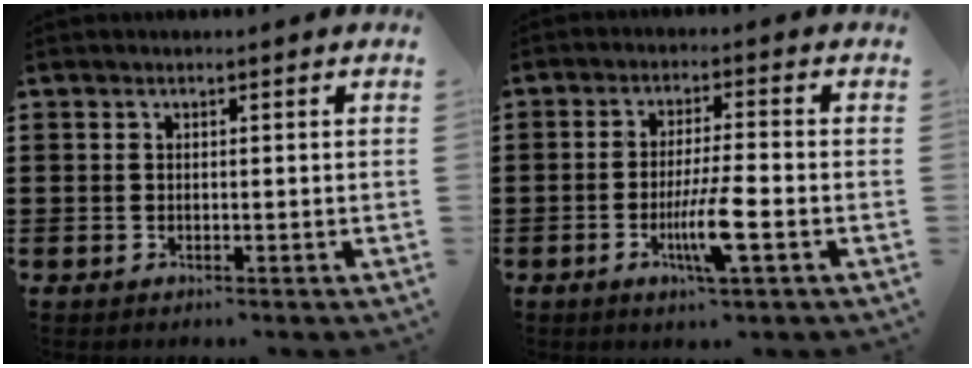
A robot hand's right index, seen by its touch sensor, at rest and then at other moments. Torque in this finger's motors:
{"motor_torque": [2.14, 0.00, 0.25, 0.13]}